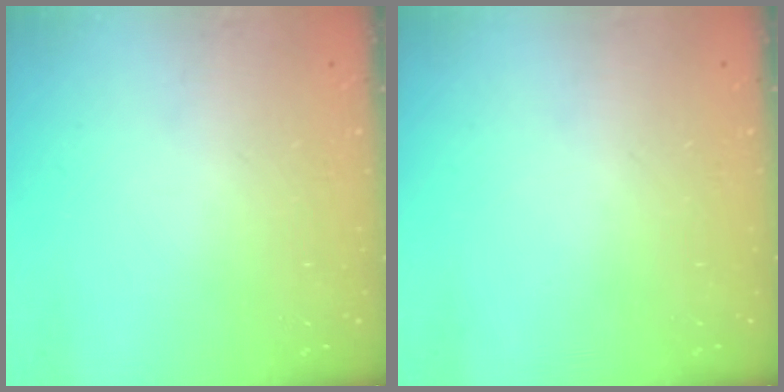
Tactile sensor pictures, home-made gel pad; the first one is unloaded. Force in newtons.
{"total": 0.0}